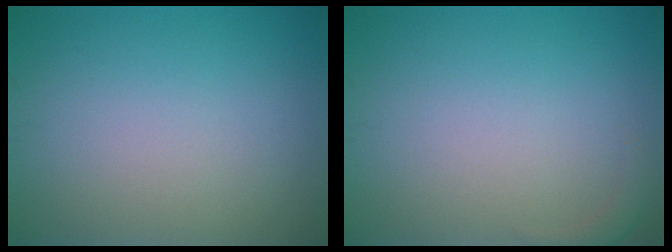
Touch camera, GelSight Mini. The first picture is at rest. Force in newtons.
{"total": 1.0, "press": 1.0, "slide": 0.2}